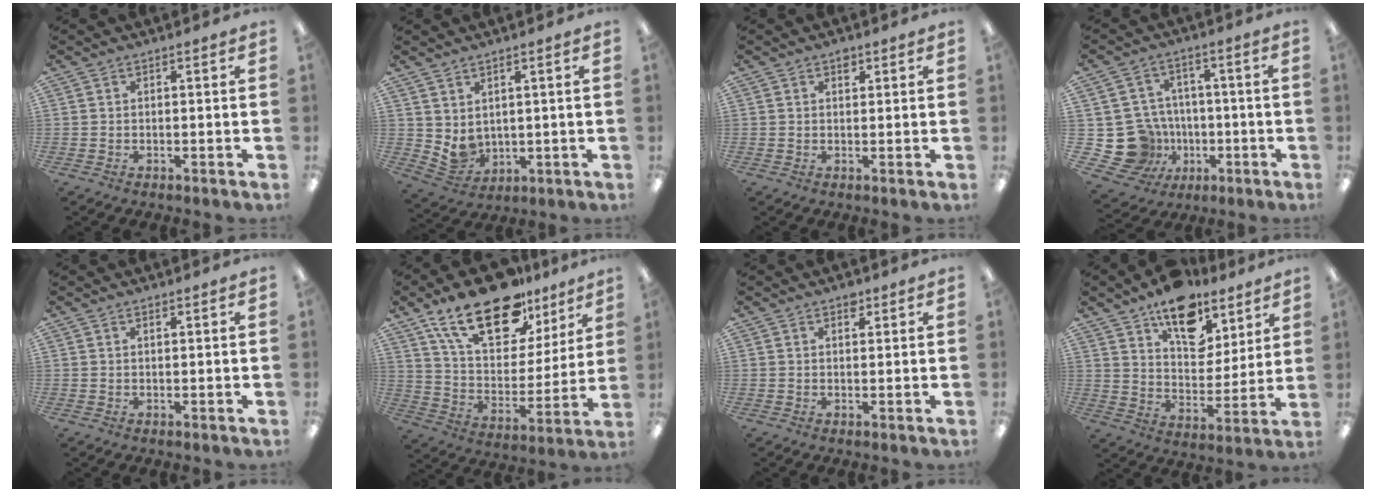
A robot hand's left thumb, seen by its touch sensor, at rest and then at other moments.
{"total": 4.8, "force": [2.4, 3.6, 1.9], "torque": [-0.043, -0.016, 0.050]}
{"total": 1.7, "force": [1.1, 1.0, 0.9], "torque": [-0.002, -0.005, 0.017]}
{"total": 13.7, "force": [-3.2, 12.7, 4.2], "torque": [-0.104, 0.020, -0.038]}
{"total": 0.7, "force": [0.5, 0.3, 0.4], "torque": [-0.010, 0.002, 0.009]}
{"total": 22.8, "force": [15.3, 10.8, 13.1], "torque": [-0.229, -0.080, 0.270]}
{"total": 2.0, "force": [1.4, 1.1, 0.9], "torque": [-0.004, -0.005, 0.022]}
{"total": 15.6, "force": [11.0, 8.6, 7.0], "torque": [-0.097, -0.068, 0.197]}